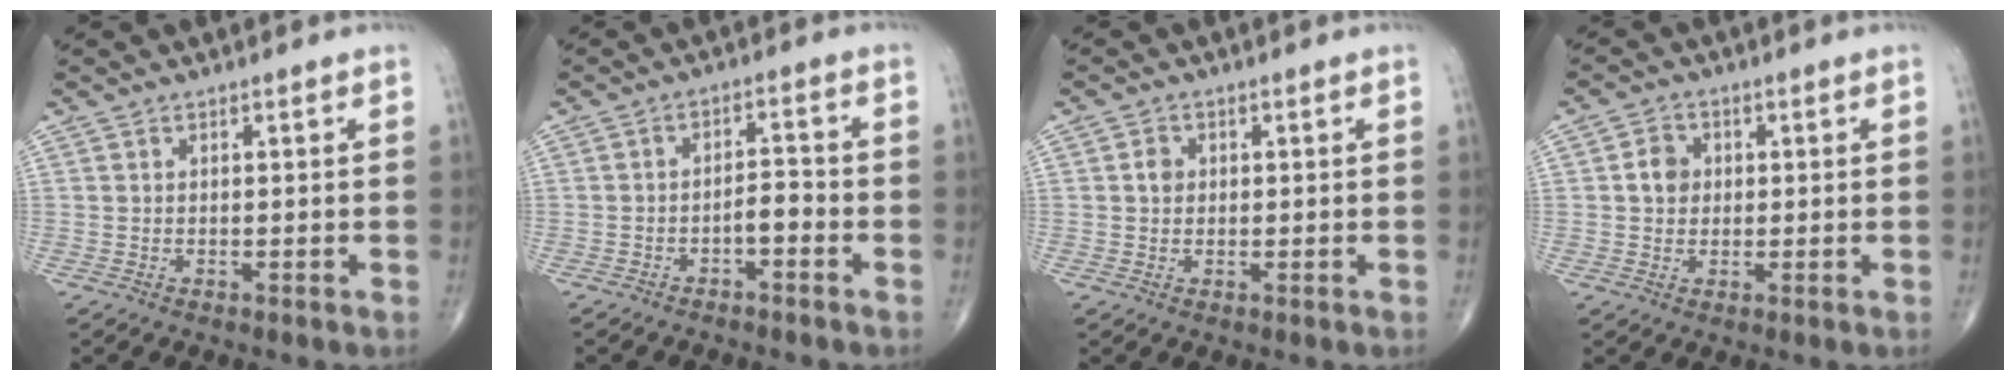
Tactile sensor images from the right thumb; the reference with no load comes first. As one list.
[{"total": 3.9, "force": [-2.2, 1.6, 2.8], "torque": [-0.040, 0.029, -0.035]}, {"total": 2.0, "force": [0.3, 1.7, 1.0], "torque": [-0.009, 0.003, 0.003]}, {"total": 3.9, "force": [0.5, 3.4, 1.9], "torque": [-0.020, 0.005, 0.003]}]